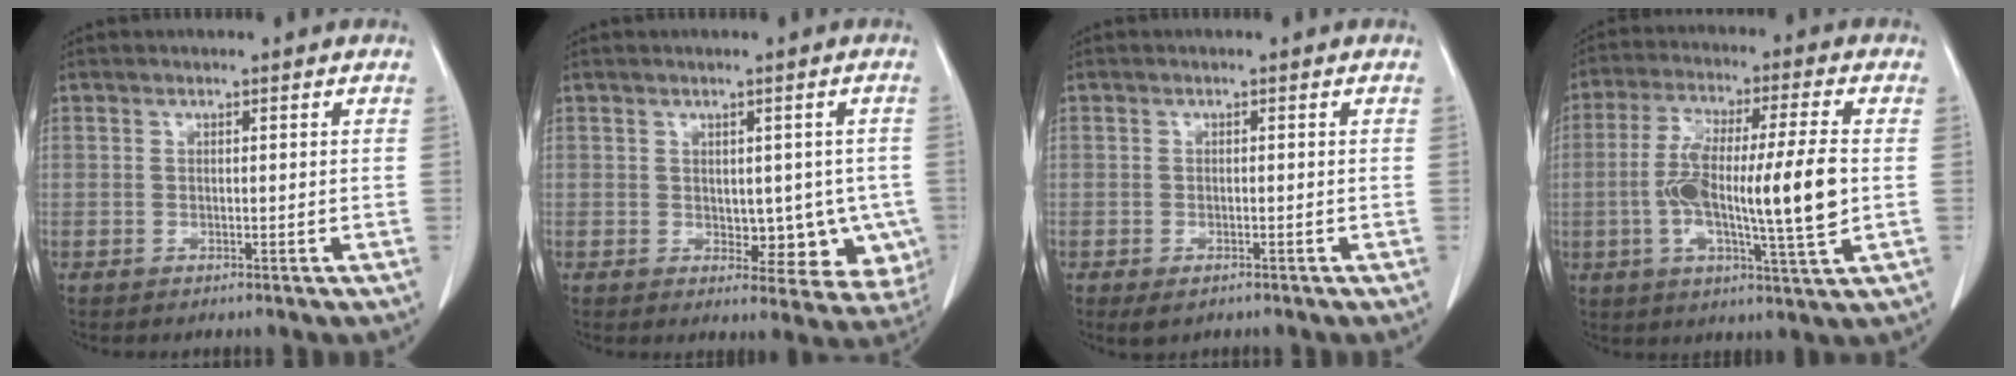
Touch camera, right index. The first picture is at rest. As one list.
[{"total": 8.0, "force": [-1.1, 4.9, 6.2], "torque": [-0.050, 0.006, -0.003]}, {"total": 2.0, "force": [-1.1, 1.0, 1.3], "torque": [-0.021, -0.003, -0.007]}, {"total": 15.3, "force": [-1.2, 1.5, 15.2], "torque": [-0.276, 0.003, -0.024]}]